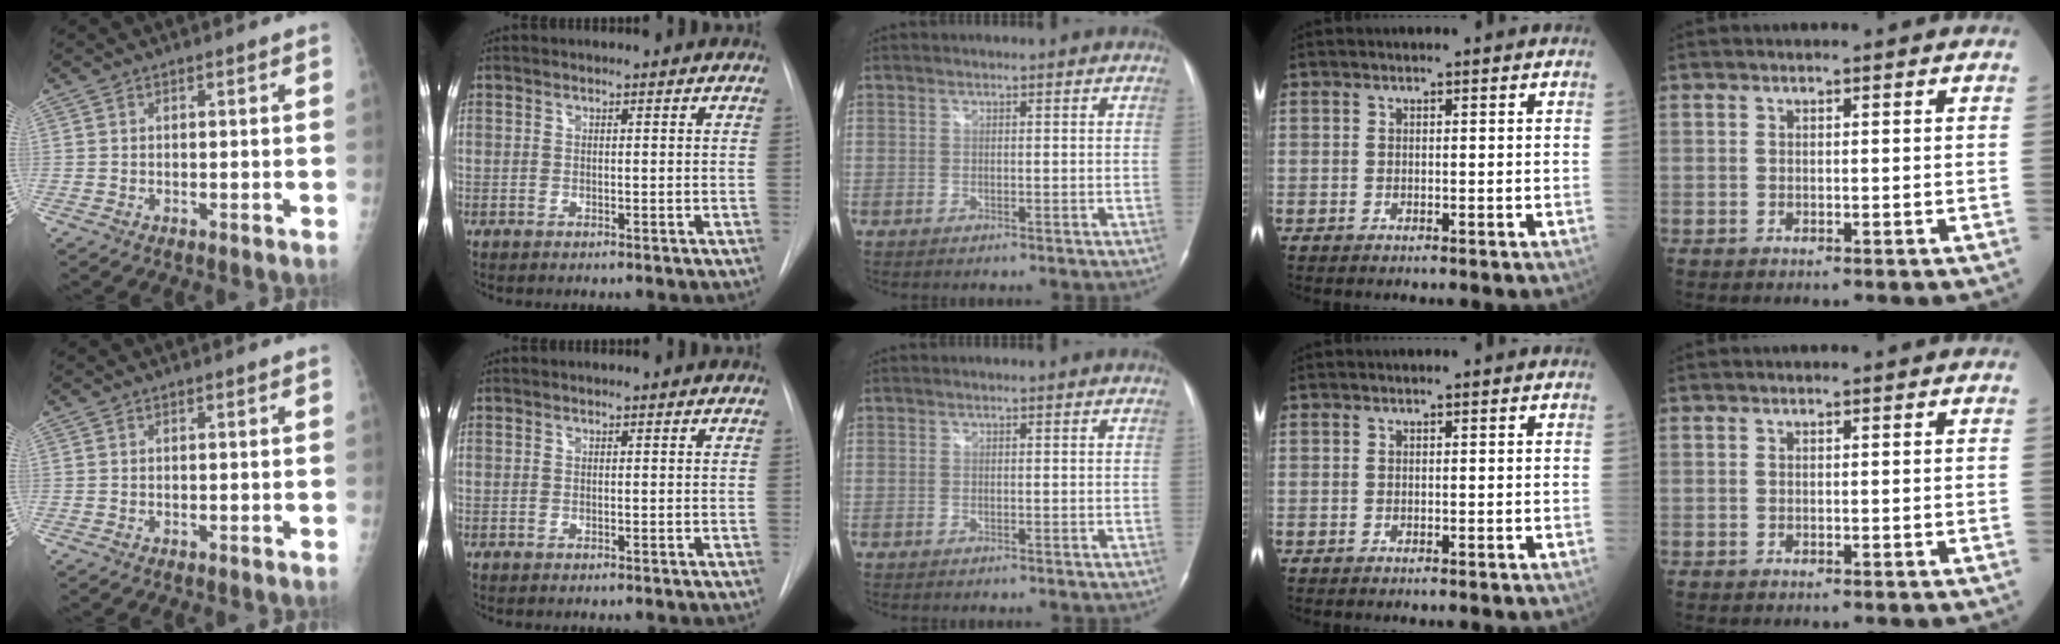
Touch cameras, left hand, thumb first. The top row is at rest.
{}